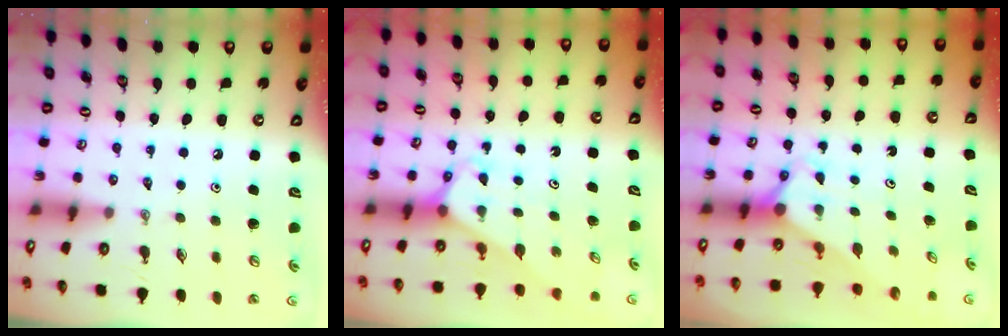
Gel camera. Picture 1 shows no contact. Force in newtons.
{"total": 3.1, "press": 3.1, "slide": 0.2}
{"total": 2.9, "press": 2.9, "slide": 0.0}